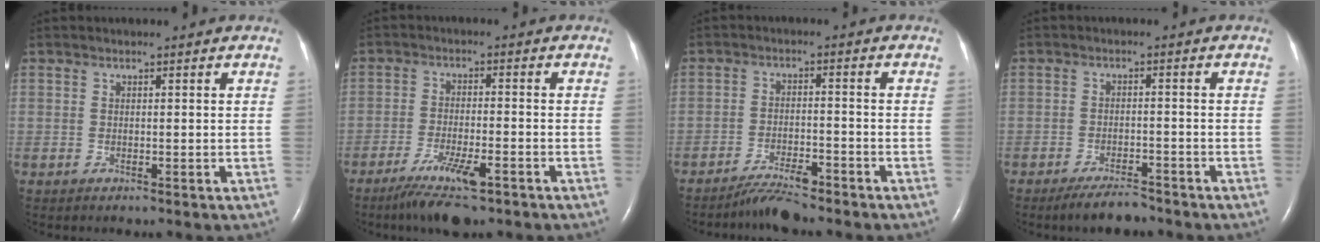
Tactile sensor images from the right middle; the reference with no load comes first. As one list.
[{"total": 7.7, "force": [-5.0, 1.2, 5.7], "torque": [-0.113, -0.016, -0.083]}, {"total": 4.6, "force": [-4.2, 0.3, 1.9], "torque": [-0.040, -0.014, -0.076]}, {"total": 4.6, "force": [-4.0, 1.0, 2.1], "torque": [-0.043, -0.007, -0.068]}]